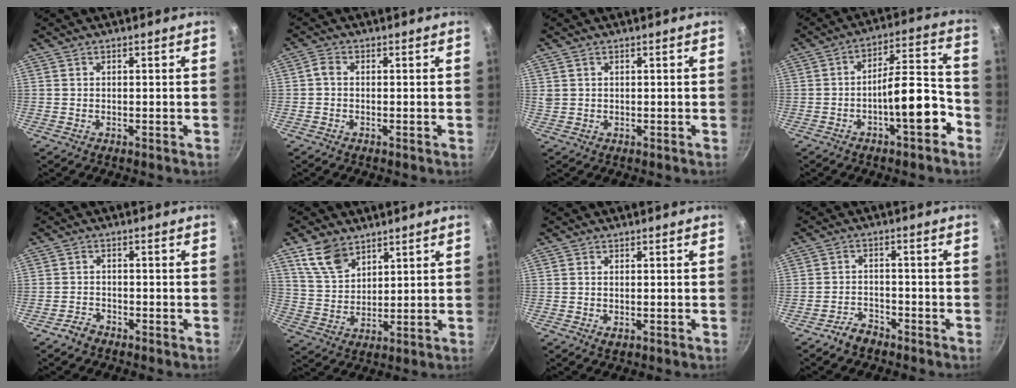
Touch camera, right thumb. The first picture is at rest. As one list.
[{"total": 1.6, "force": [-0.4, 1.1, 1.1], "torque": [-0.028, 0.008, -0.012]}, {"total": 1.1, "force": [0.6, 0.8, 0.5], "torque": [-0.010, 0.004, 0.014]}, {"total": 11.7, "force": [-4.9, 3.6, 10.0], "torque": [-0.119, 0.064, -0.073]}, {"total": 2.4, "force": [-2.0, 1.3, 0.6], "torque": [-0.007, 0.025, -0.034]}, {"total": 8.6, "force": [5.7, 5.0, 4.1], "torque": [-0.057, -0.025, 0.119]}, {"total": 1.2, "force": [-0.2, 0.6, 1.0], "torque": [-0.018, -0.001, -0.001]}, {"total": 3.7, "force": [-3.1, 1.9, 1.0], "torque": [-0.011, 0.035, -0.053]}]